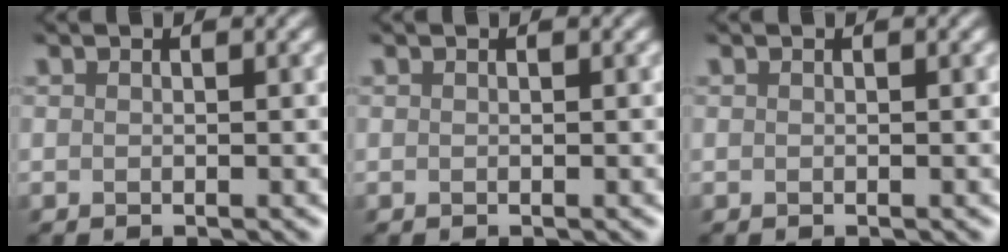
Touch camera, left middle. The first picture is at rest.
{"total": 0.0}
{"total": 0.0}